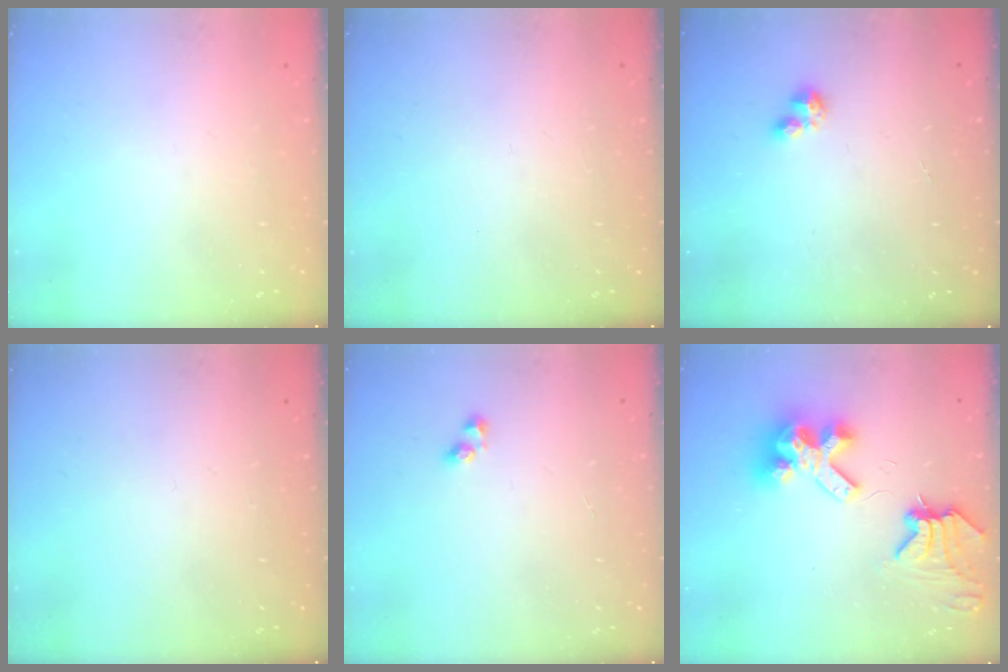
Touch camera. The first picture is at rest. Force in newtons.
{"total": 0.0}
{"total": 1.0, "press": 1.0, "slide": 0.1}
{"total": 0.0}
{"total": 2.2, "press": 1.9, "slide": 1.1}
{"total": 11.6, "press": 11.5, "slide": 0.9}